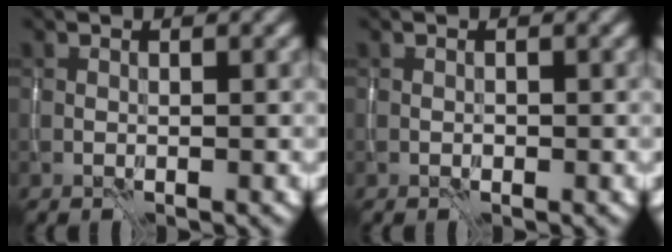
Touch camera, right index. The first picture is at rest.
{"total": 0.5, "force": [-0.3, 0.4, 0.2], "torque": [-0.004, -0.002, -0.001]}